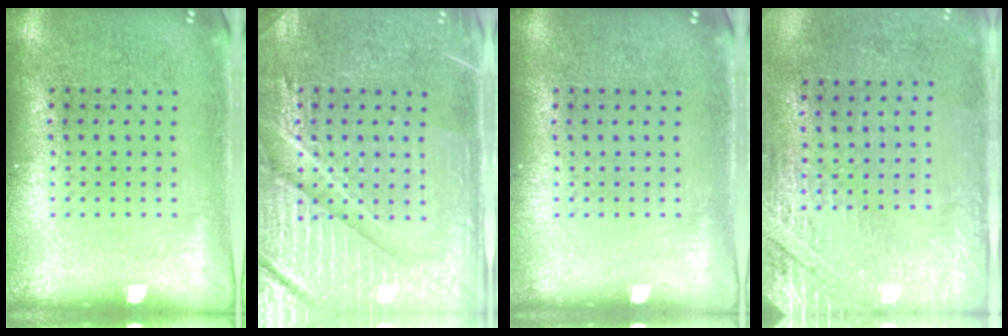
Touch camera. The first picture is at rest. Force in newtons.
{"total": 4.5, "press": 4.3, "slide": 1.3}
{"total": 0.0}
{"total": 2.7, "press": 2.3, "slide": 1.4}